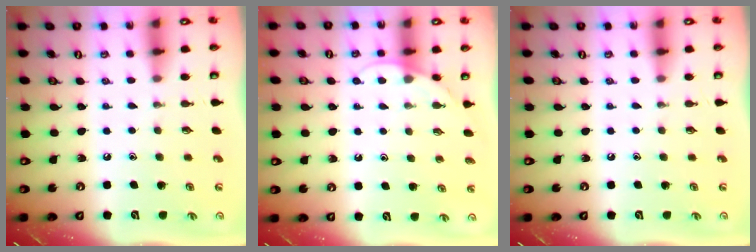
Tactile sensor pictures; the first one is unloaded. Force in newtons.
{"total": 4.7, "press": 4.7, "slide": 0.4}
{"total": 0.0}